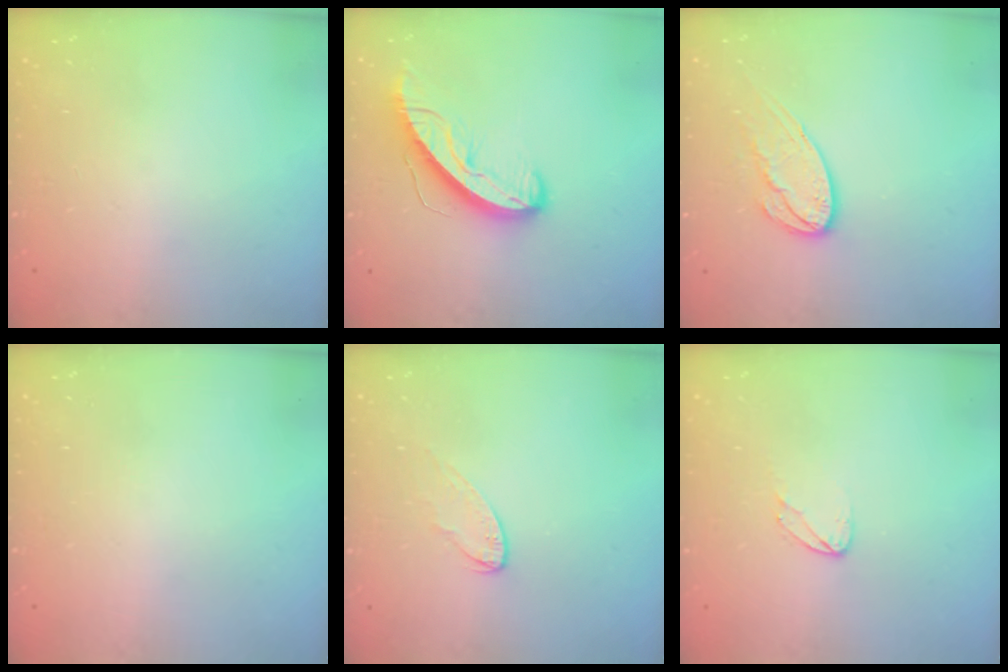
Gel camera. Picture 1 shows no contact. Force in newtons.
{"total": 10.9, "press": 10.9, "slide": 1.3}
{"total": 11.3, "press": 11.3, "slide": 1.0}
{"total": 0.0}
{"total": 5.0, "press": 5.0, "slide": 0.4}
{"total": 3.8, "press": 3.8, "slide": 0.3}